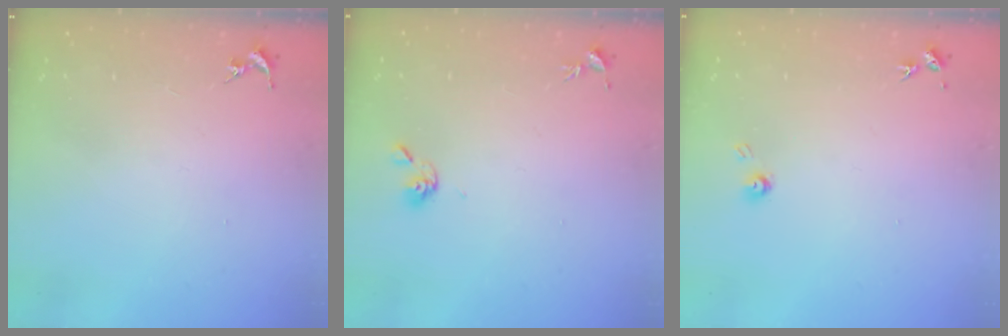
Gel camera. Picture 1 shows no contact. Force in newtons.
{"total": 5.6, "press": 5.6, "slide": 1.0}
{"total": 4.3, "press": 4.3, "slide": 0.3}